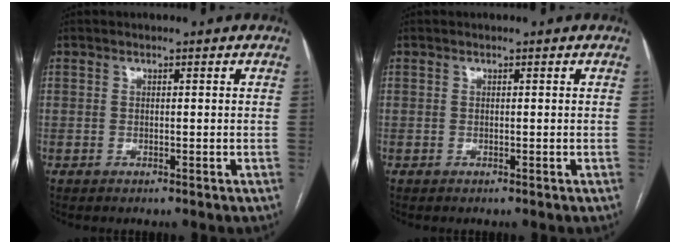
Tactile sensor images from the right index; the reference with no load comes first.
{"total": 0.0}